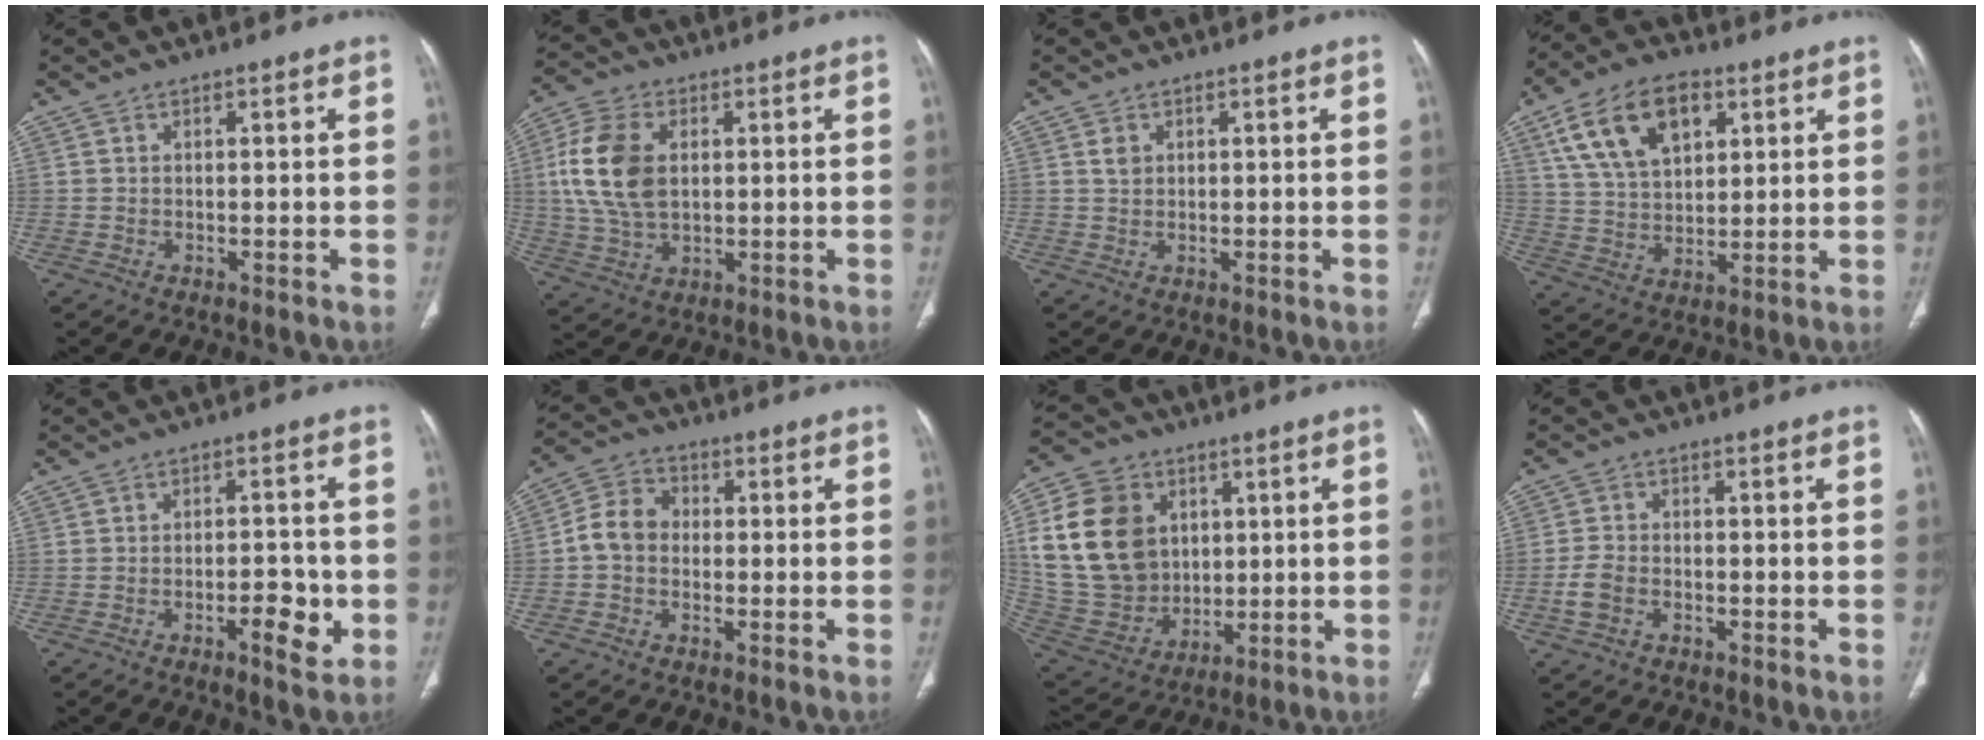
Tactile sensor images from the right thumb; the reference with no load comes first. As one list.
[{"total": 13.0, "force": [2.0, 8.3, 9.8], "torque": [-0.201, 0.003, 0.038]}, {"total": 1.7, "force": [0.7, 1.3, 0.8], "torque": [-0.011, -0.004, 0.015]}, {"total": 15.0, "force": [6.5, 8.9, 10.1], "torque": [-0.160, -0.009, 0.123]}, {"total": 6.1, "force": [-2.1, 2.4, 5.1], "torque": [-0.064, 0.012, -0.029]}, {"total": 6.9, "force": [-0.6, 5.6, 3.9], "torque": [-0.059, 0.024, -0.025]}, {"total": 21.8, "force": [4.7, 17.4, 12.3], "torque": [-0.229, 0.007, 0.105]}, {"total": 3.8, "force": [-1.6, 2.6, 2.4], "torque": [-0.053, 0.012, -0.032]}]